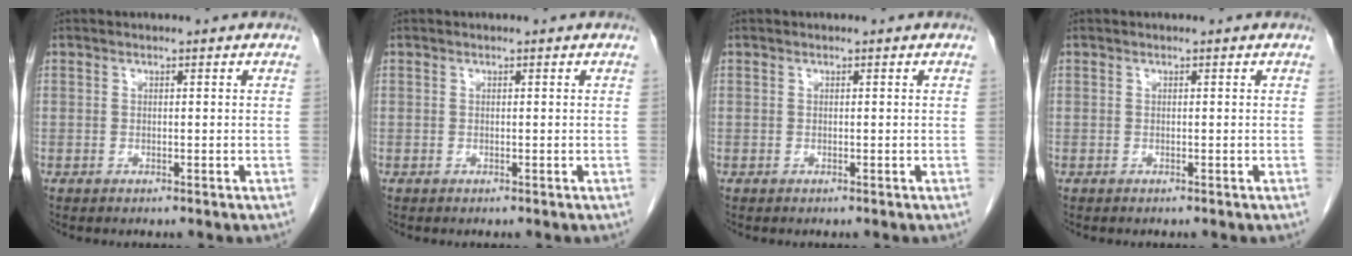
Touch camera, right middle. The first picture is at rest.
{"total": 0.0}
{"total": 0.0}
{"total": 0.0}